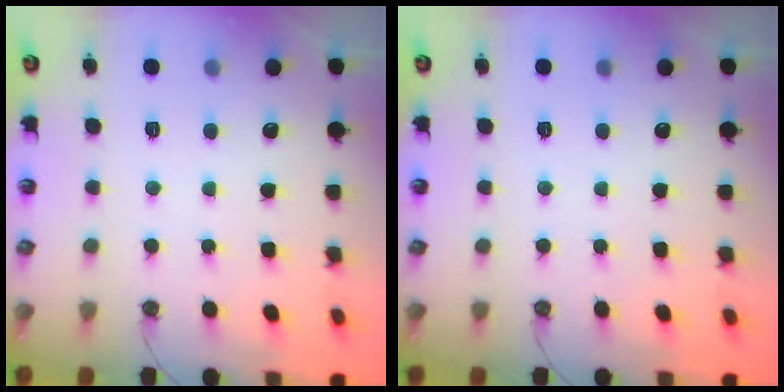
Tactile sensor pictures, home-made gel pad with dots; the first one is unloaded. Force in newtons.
{"total": 0.0}